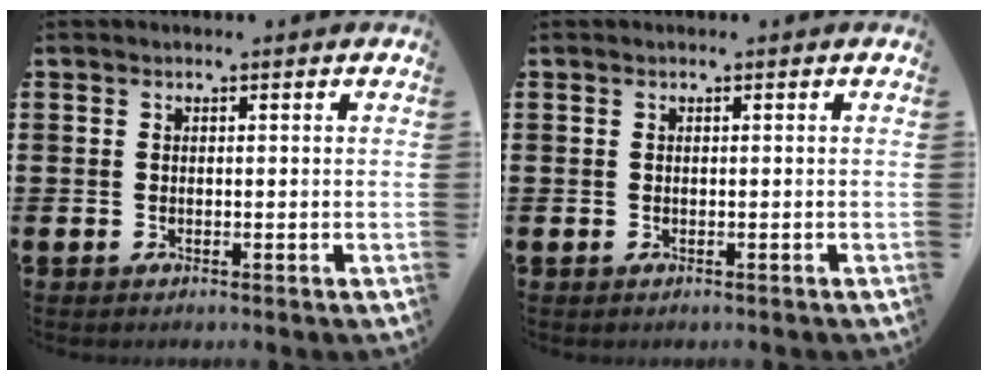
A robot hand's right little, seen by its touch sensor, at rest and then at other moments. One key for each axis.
{"total": 0.0}